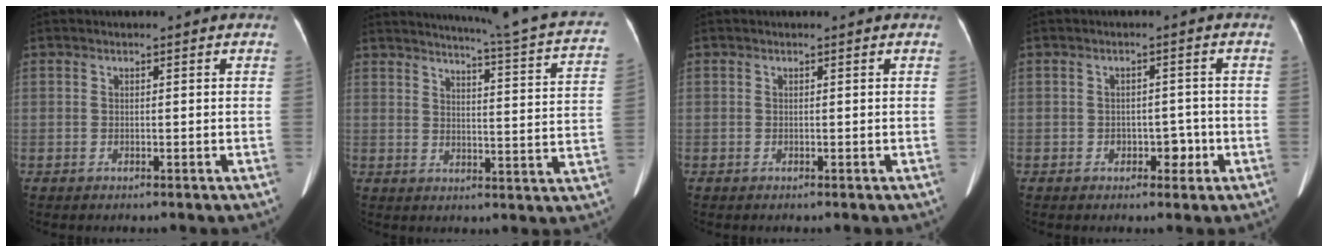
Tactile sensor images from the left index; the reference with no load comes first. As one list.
[{"total": 19.7, "force": [17.8, 0.0, 8.5], "torque": [-0.118, -0.064, 0.199]}, {"total": 0.0}, {"total": 2.9, "force": [-1.1, 2.0, 1.7], "torque": [-0.017, 0.008, -0.012]}]